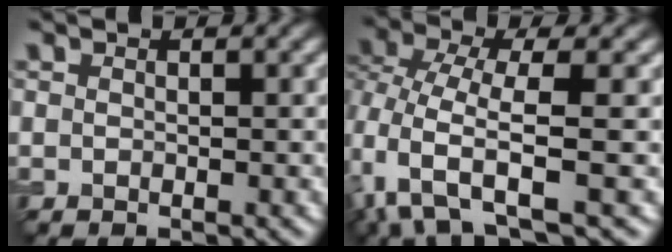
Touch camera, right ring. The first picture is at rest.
{"total": 6.0, "force": [-2.1, 2.2, 5.2], "torque": [-0.107, -0.002, -0.047]}